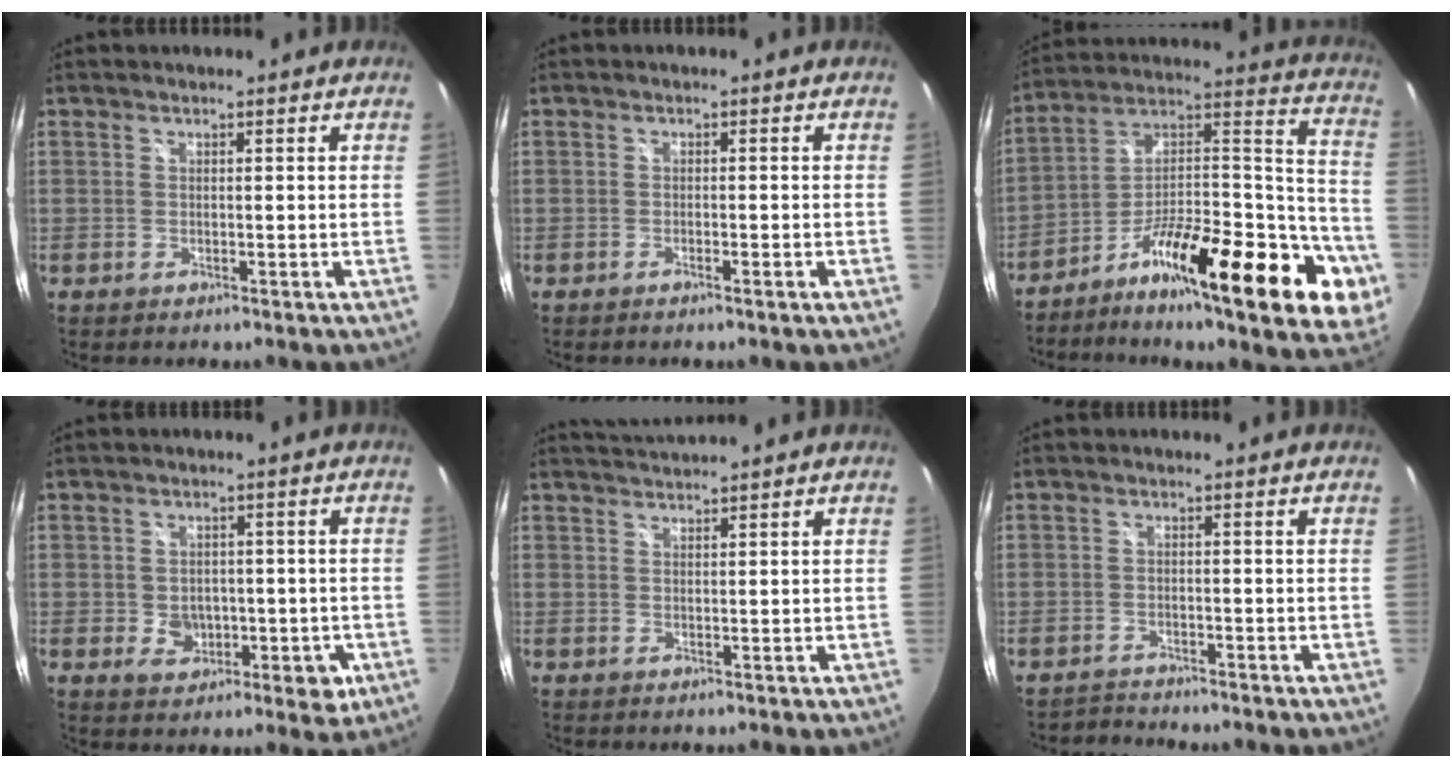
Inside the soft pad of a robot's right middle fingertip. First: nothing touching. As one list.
[{"total": 1.3, "force": [-0.9, -0.2, 0.9], "torque": [-0.016, 0.003, -0.015]}, {"total": 28.6, "force": [-14.3, 7.9, 23.4], "torque": [-0.286, 0.026, -0.222]}, {"total": 7.5, "force": [-1.8, 5.9, 4.4], "torque": [-0.080, -0.006, -0.018]}, {"total": 2.5, "force": [2.4, -0.6, 0.3], "torque": [-0.005, -0.001, 0.043]}, {"total": 2.2, "force": [-2.2, 0.3, -0.3], "torque": [-0.004, 0.001, -0.043]}]